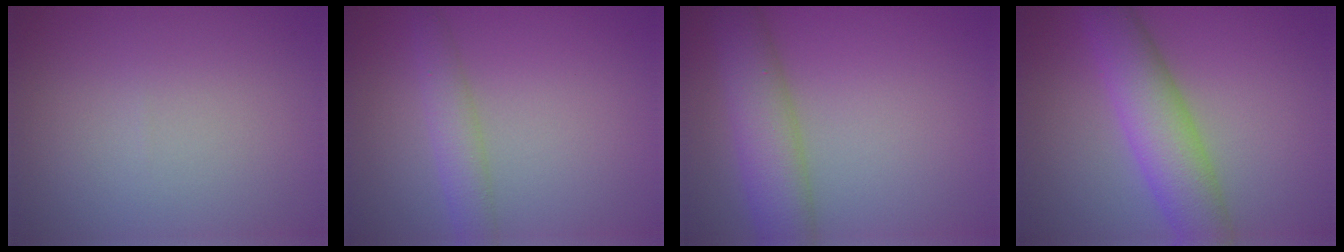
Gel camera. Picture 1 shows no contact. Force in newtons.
{"total": 2.6, "press": 2.6, "slide": 0.1}
{"total": 5.7, "press": 5.7, "slide": 0.2}
{"total": 6.2, "press": 6.2, "slide": 0.1}